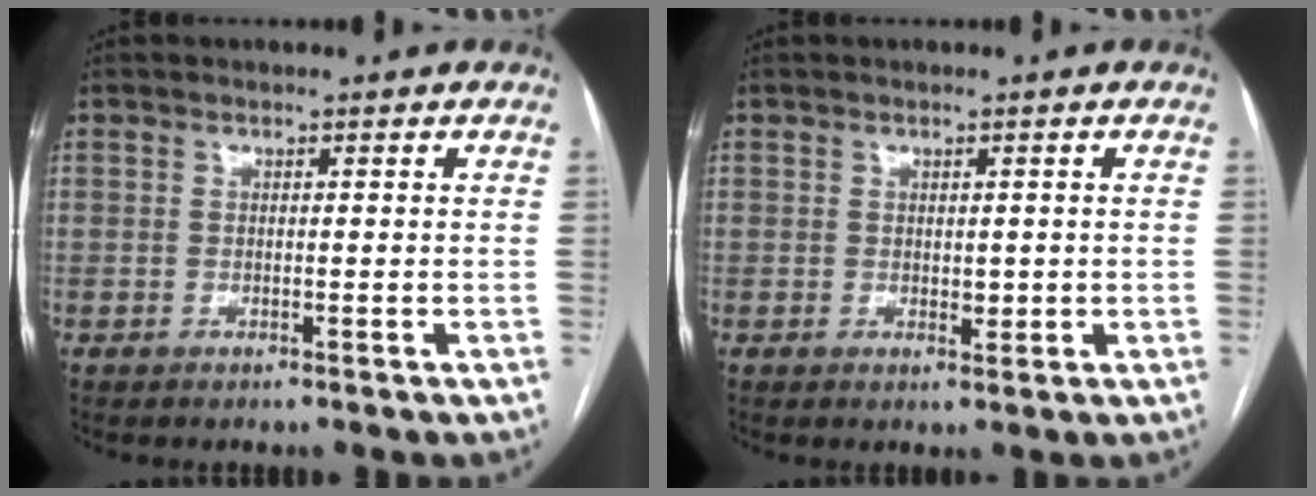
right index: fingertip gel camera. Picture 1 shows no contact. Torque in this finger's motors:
{"motor_torque": [0.02, 0.07, -0.03, 0.00]}